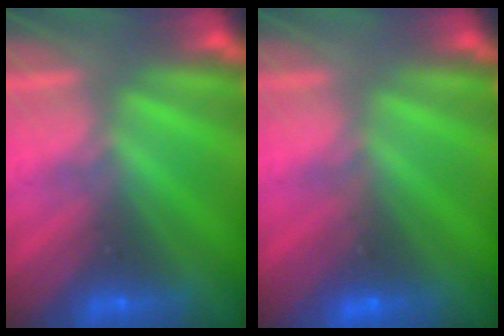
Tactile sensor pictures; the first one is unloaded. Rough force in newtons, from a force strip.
{"total": 3.2}